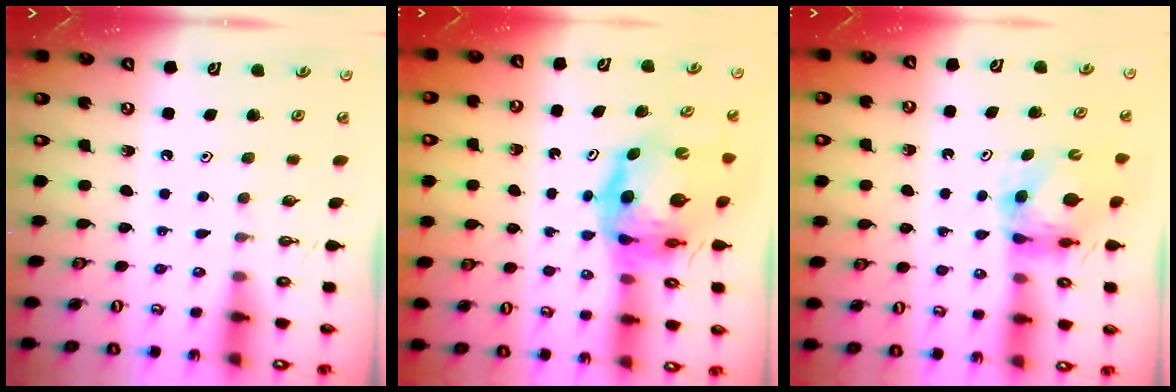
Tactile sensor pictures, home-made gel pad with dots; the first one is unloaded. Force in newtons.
{"total": 10.9, "press": 10.8, "slide": 1.4}
{"total": 6.2, "press": 6.1, "slide": 0.8}